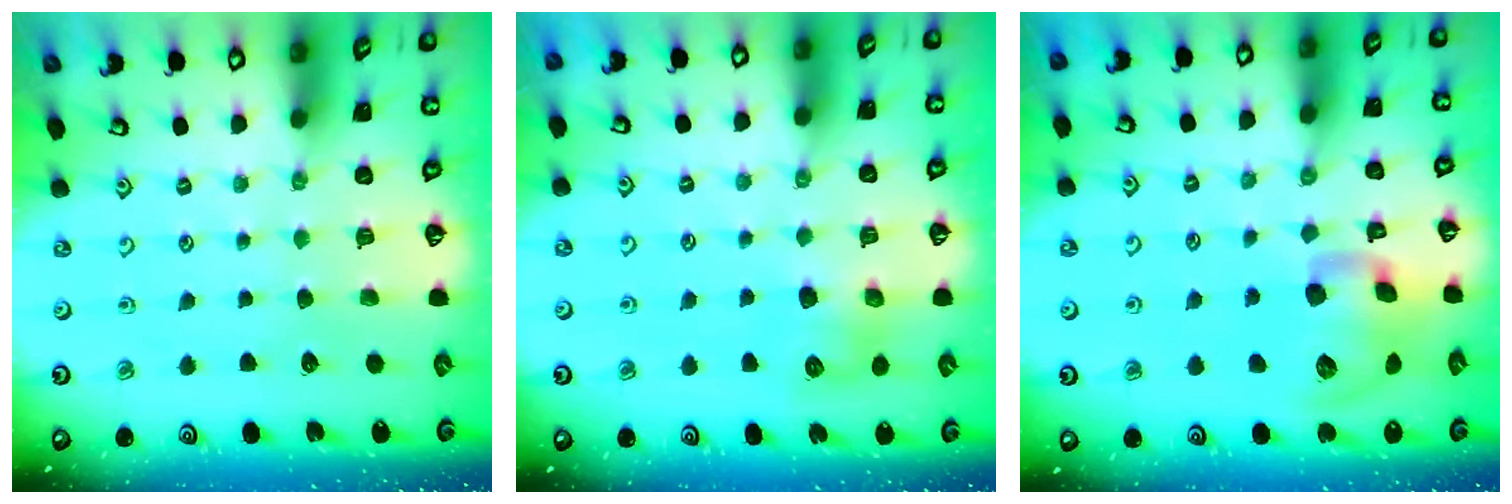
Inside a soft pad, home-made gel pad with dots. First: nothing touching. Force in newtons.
{"total": 7.1, "press": 7.1, "slide": 0.1}
{"total": 14.5, "press": 14.4, "slide": 1.7}